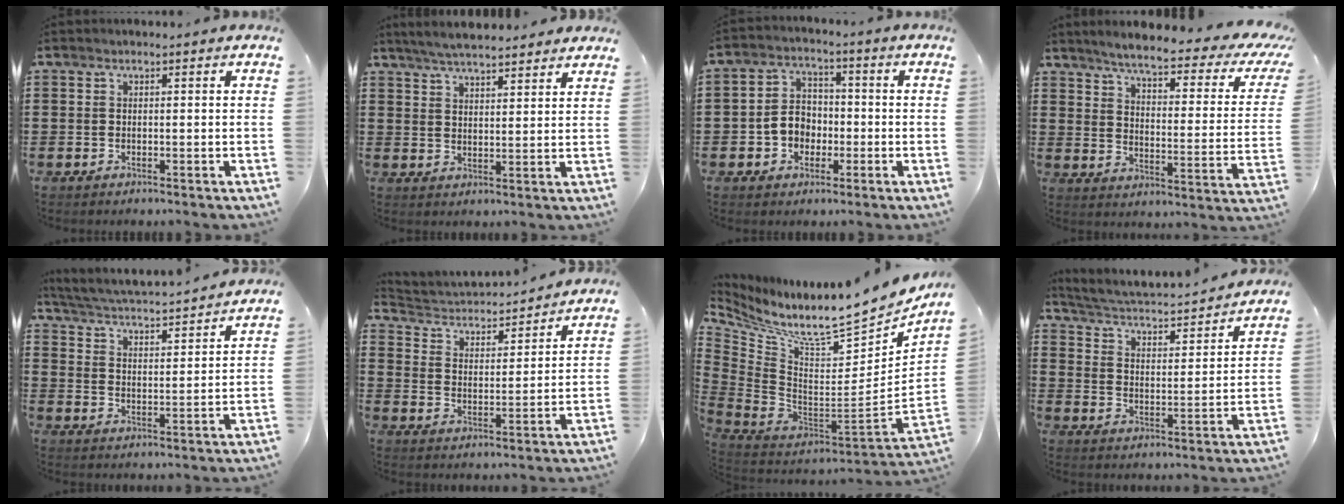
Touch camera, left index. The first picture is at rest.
{"total": 4.9, "force": [4.7, 0.3, 1.4], "torque": [-0.041, -0.011, 0.086]}
{"total": 5.3, "force": [-1.6, 4.4, 2.5], "torque": [-0.064, 0.012, -0.034]}
{"total": 5.5, "force": [4.3, 0.1, 3.4], "torque": [-0.078, -0.035, 0.064]}
{"total": 3.8, "force": [3.7, -0.4, 0.9], "torque": [-0.040, -0.033, 0.055]}
{"total": 3.0, "force": [2.9, 0.7, 0.2], "torque": [-0.025, -0.029, 0.041]}
{"total": 9.8, "force": [7.5, 0.9, 6.3], "torque": [-0.133, -0.081, 0.117]}
{"total": 2.5, "force": [2.3, 0.1, 0.9], "torque": [-0.035, -0.029, 0.027]}